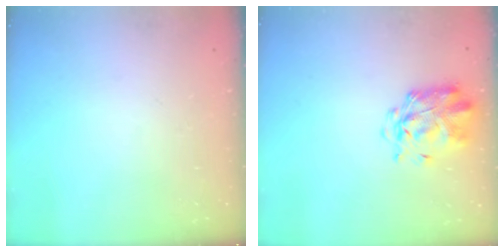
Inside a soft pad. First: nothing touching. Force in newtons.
{"total": 2.9, "press": 2.8, "slide": 0.8}